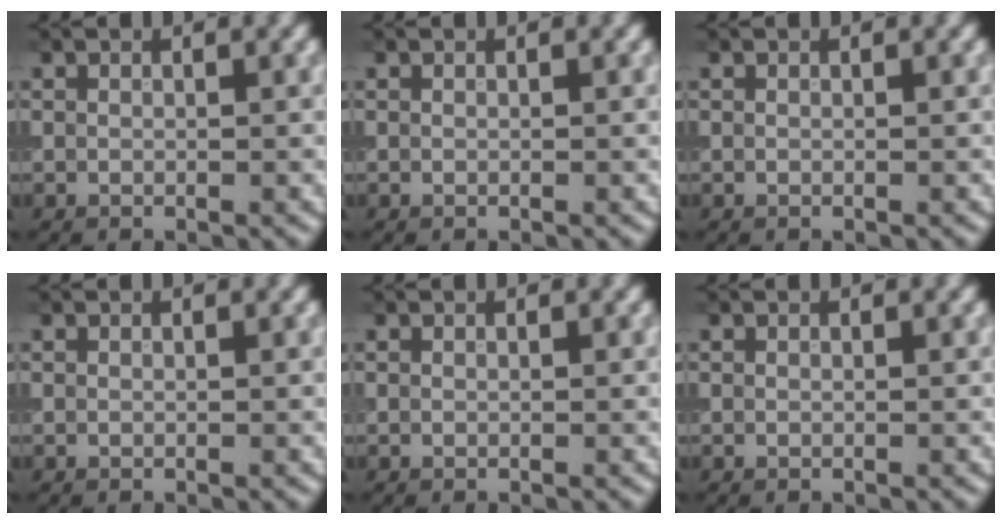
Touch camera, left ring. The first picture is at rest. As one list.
[{"total": 0.0}, {"total": 0.0}, {"total": 0.0}, {"total": 0.0}, {"total": 0.0}]